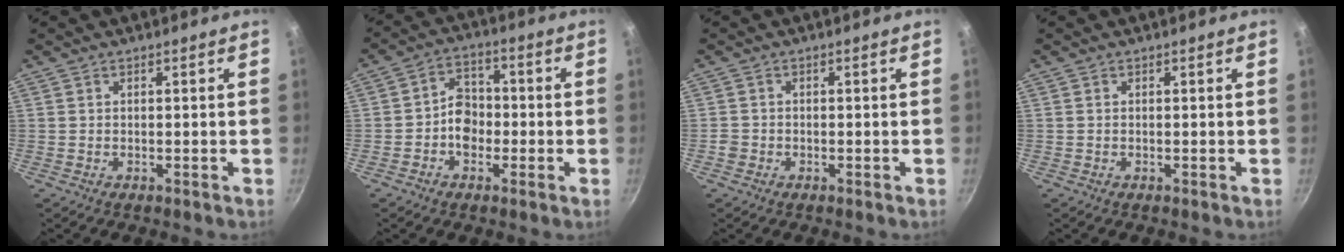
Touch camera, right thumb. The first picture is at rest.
{"total": 6.4, "force": [-1.4, 5.0, 3.7], "torque": [-0.026, 0.025, -0.033]}
{"total": 1.6, "force": [-0.7, 1.4, 0.4], "torque": [-0.002, 0.007, -0.009]}
{"total": 0.0}